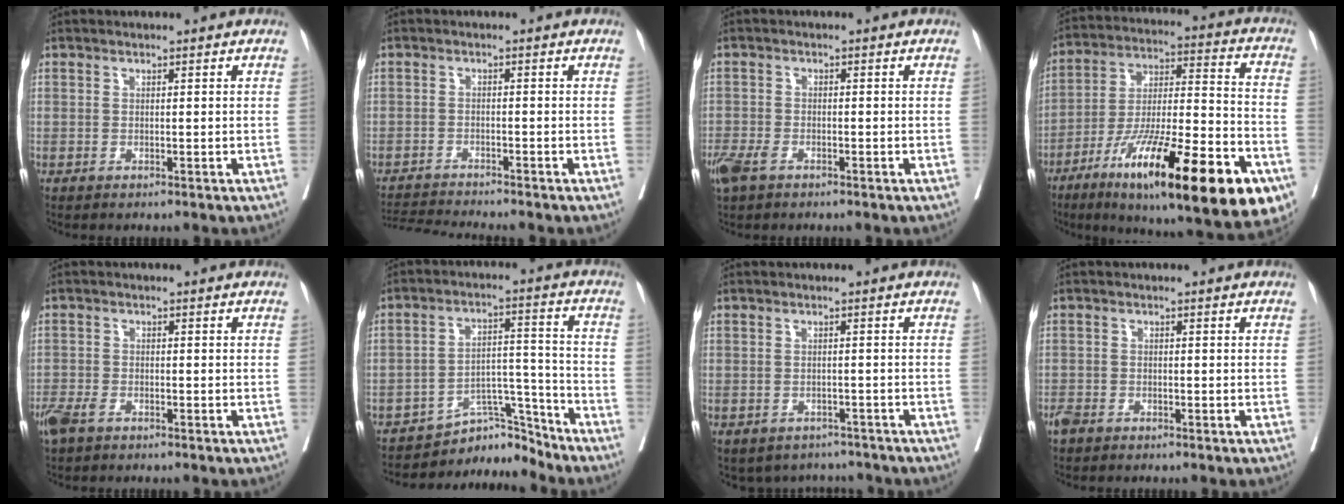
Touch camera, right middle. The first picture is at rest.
{"total": 5.3, "force": [-5.1, -1.4, 0.8], "torque": [-0.012, -0.014, -0.086]}
{"total": 4.3, "force": [-3.0, 1.9, 2.4], "torque": [-0.050, -0.005, -0.054]}
{"total": 29.8, "force": [-15.3, 4.8, 25.1], "torque": [-0.332, -0.029, -0.246]}
{"total": 3.9, "force": [-2.9, 1.5, 2.1], "torque": [-0.043, -0.004, -0.053]}
{"total": 7.1, "force": [-6.9, 1.5, -0.5], "torque": [0.019, 0.059, -0.113]}
{"total": 6.0, "force": [-5.3, 2.9, 0.2], "torque": [0.009, 0.017, -0.063]}
{"total": 2.0, "force": [-1.7, 0.9, 0.6], "torque": [-0.013, 0.000, -0.029]}